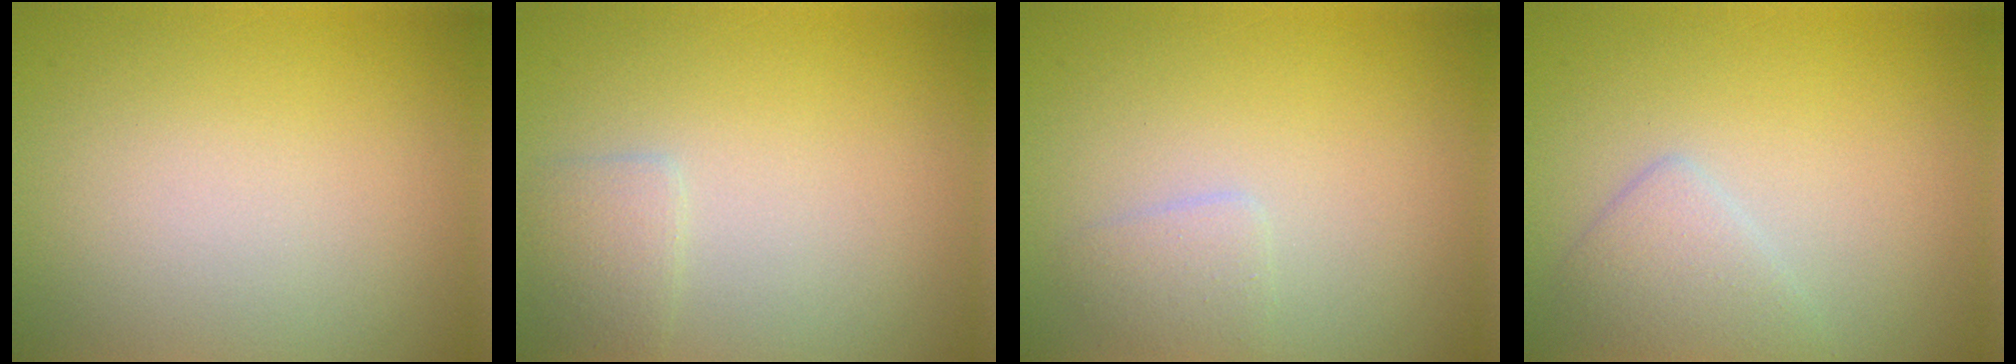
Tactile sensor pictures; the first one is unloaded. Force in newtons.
{"total": 1.5, "press": 1.5, "slide": 0.0}
{"total": 1.4, "press": 1.4, "slide": 0.0}
{"total": 2.2, "press": 2.2, "slide": 0.1}